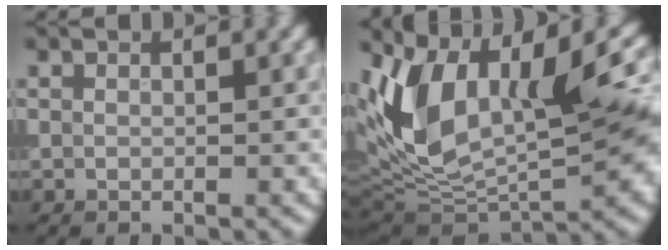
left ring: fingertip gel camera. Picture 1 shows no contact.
{"total": 15.3, "force": [3.1, 8.1, 12.6], "torque": [-0.251, 0.008, 0.052]}